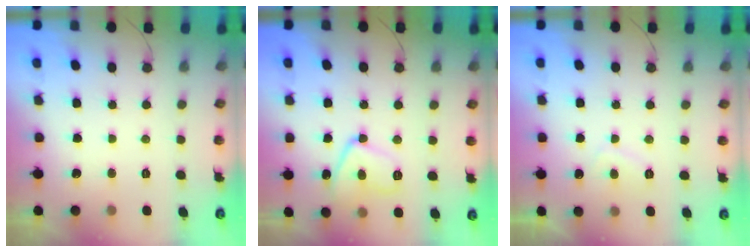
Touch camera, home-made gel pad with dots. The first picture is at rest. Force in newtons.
{"total": 9.9, "press": 9.9, "slide": 0.8}
{"total": 2.5, "press": 2.4, "slide": 0.8}